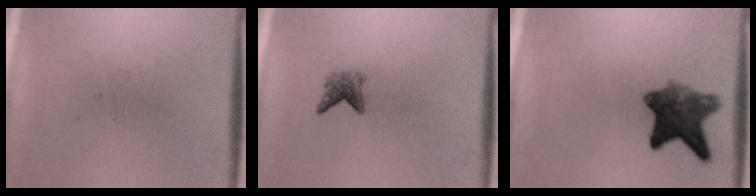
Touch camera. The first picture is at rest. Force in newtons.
{"total": 2.1}
{"total": 7.3}